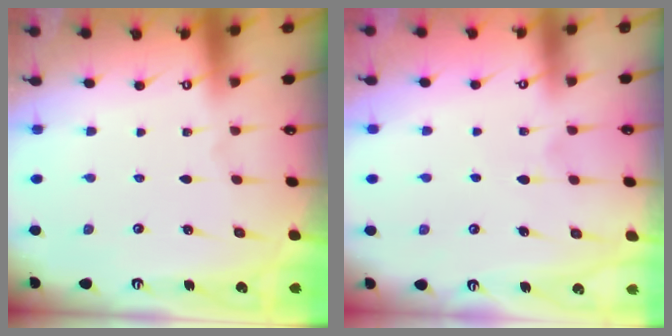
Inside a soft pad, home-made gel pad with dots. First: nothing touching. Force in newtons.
{"total": 5.5, "press": 5.5, "slide": 0.2}